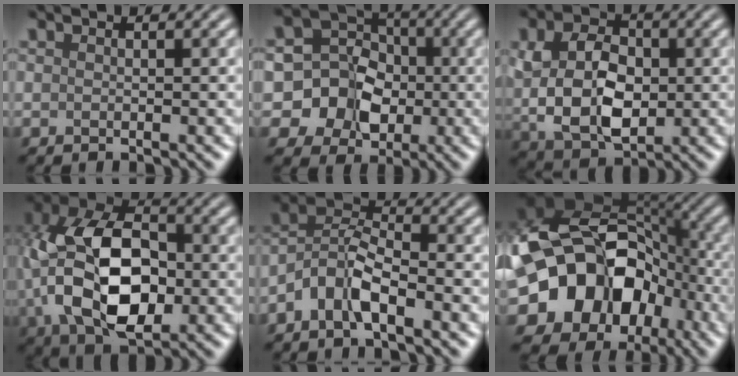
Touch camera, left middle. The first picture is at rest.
{"total": 8.2, "force": [-1.5, 7.5, 3.0], "torque": [-0.042, 0.019, -0.048]}
{"total": 7.5, "force": [0.4, 5.2, 5.4], "torque": [-0.114, -0.003, 0.009]}
{"total": 11.7, "force": [-0.9, 7.4, 9.0], "torque": [-0.176, 0.005, -0.021]}
{"total": 4.6, "force": [-2.5, 1.8, 3.4], "torque": [-0.068, 0.013, -0.058]}
{"total": 16.1, "force": [-4.2, 12.9, 8.7], "torque": [-0.158, -0.008, -0.071]}